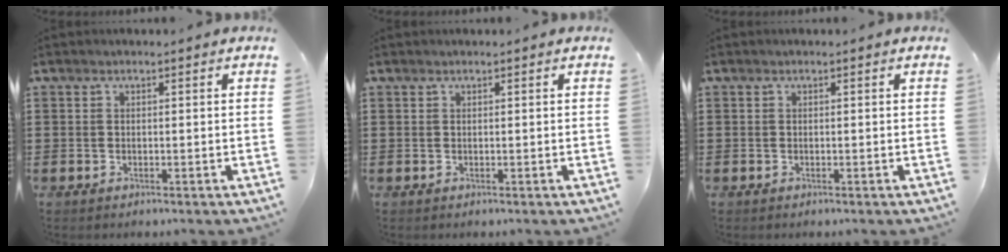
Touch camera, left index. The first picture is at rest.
{"total": 0.0}
{"total": 0.0}